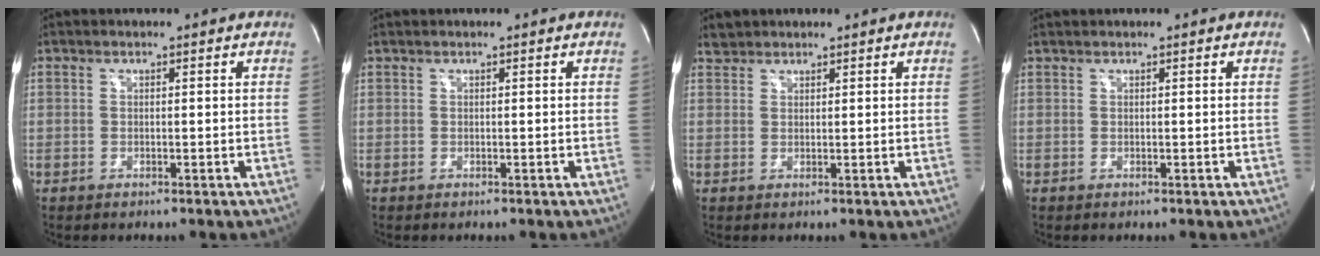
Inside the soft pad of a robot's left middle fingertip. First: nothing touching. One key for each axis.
{"total": 0.0}
{"total": 1.7, "fx": 1.5, "fy": 0.7, "fz": -0.2, "tx": 0.002, "ty": 0.008, "tz": 0.027}
{"total": 0.6, "fx": 0.6, "fy": 0.0, "fz": 0.2, "tx": -0.009, "ty": 0.015, "tz": 0.018}